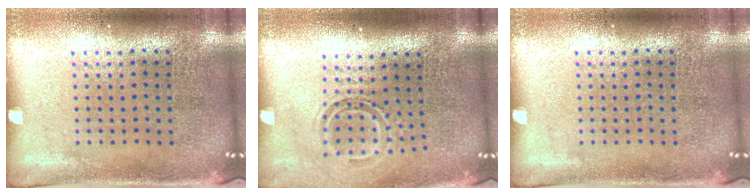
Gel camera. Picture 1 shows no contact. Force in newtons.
{"total": 1.7, "press": 1.2, "slide": 1.2}
{"total": 0.0}